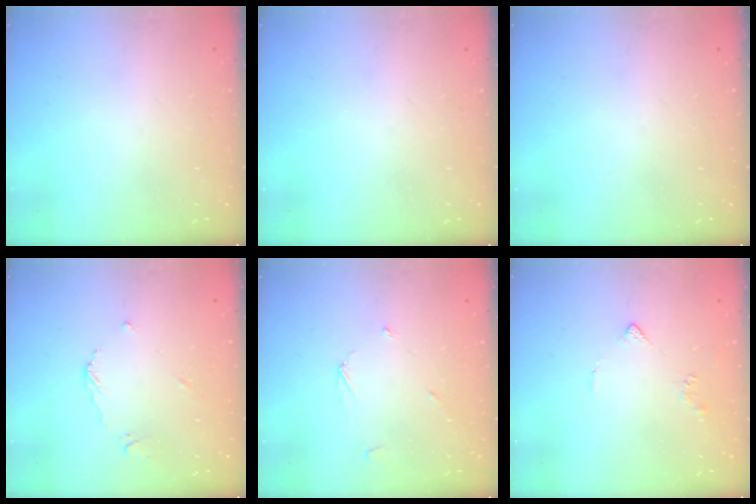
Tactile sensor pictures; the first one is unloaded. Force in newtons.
{"total": 0.0}
{"total": 0.0}
{"total": 4.2, "press": 4.2, "slide": 0.4}
{"total": 2.4, "press": 2.4, "slide": 0.2}
{"total": 3.9, "press": 3.8, "slide": 0.9}